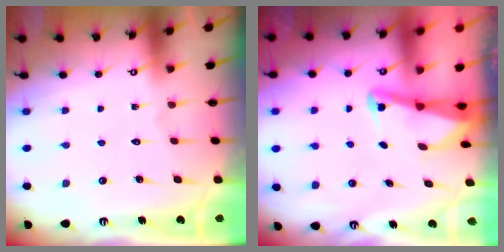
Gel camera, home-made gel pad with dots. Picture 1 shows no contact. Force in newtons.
{"total": 2.5, "press": 2.5, "slide": 0.6}